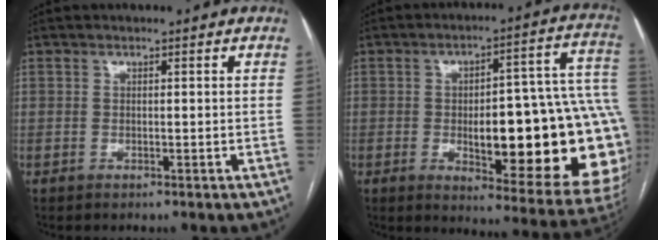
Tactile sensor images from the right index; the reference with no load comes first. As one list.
[{"total": 27.2, "force": [-3.6, 6.7, 26.1], "torque": [-0.250, 0.029, -0.026]}]